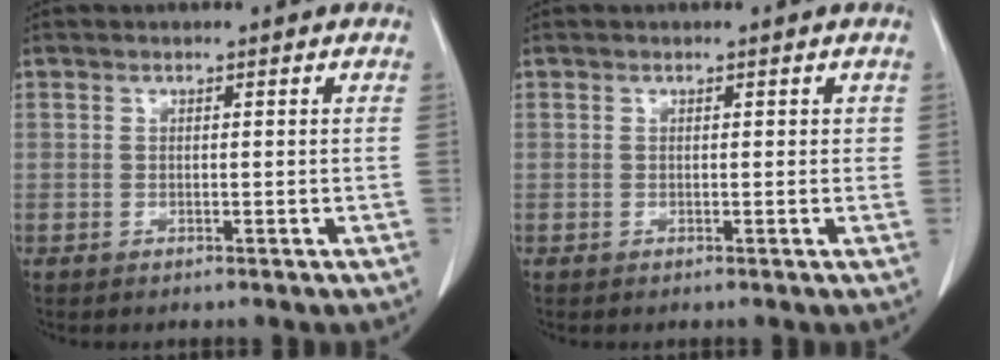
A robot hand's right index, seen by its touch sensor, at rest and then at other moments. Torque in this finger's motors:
{"motor_torque": [-0.02, 0.02, -0.01, -0.01]}